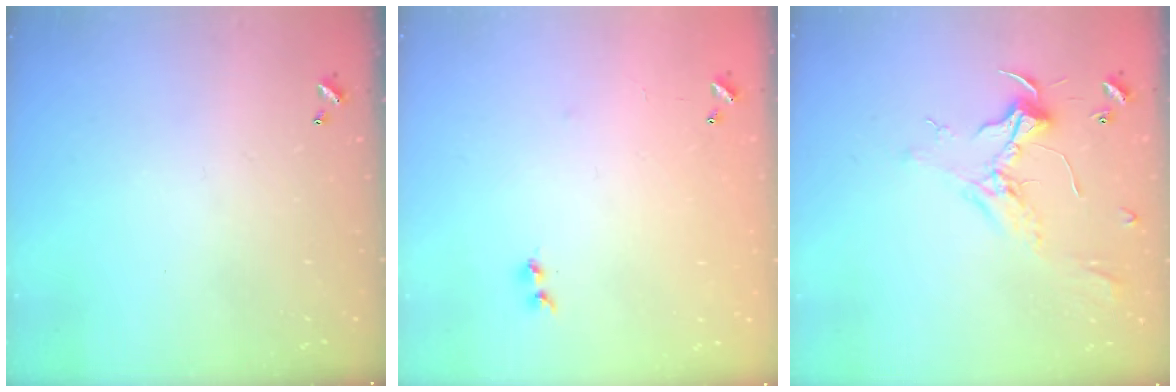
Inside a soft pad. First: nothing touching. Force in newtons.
{"total": 6.8, "press": 6.8, "slide": 0.6}
{"total": 2.3, "press": 2.2, "slide": 0.7}